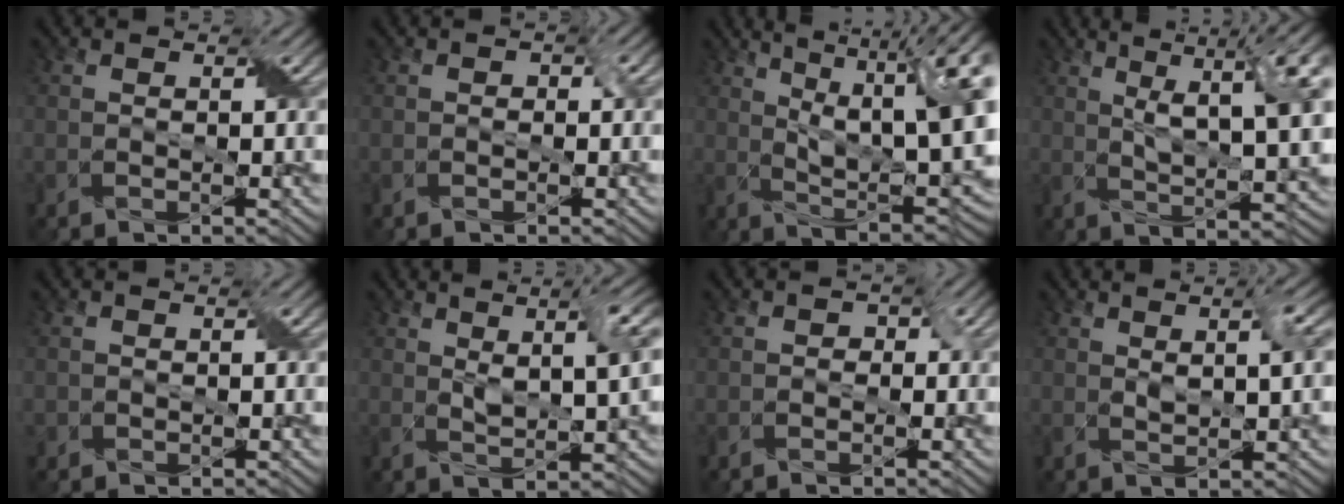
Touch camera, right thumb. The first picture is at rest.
{"total": 1.0, "force": [-0.3, 0.8, 0.6], "torque": [-0.009, -0.002, -0.005]}
{"total": 15.8, "force": [5.0, 6.8, 13.4], "torque": [-0.210, 0.027, 0.078]}
{"total": 12.8, "force": [3.8, 4.6, 11.3], "torque": [-0.179, 0.016, 0.053]}
{"total": 0.7, "force": [-0.1, 0.6, -0.2], "torque": [-0.004, -0.002, -0.001]}
{"total": 6.4, "force": [2.2, 1.8, 5.7], "torque": [-0.096, 0.007, 0.038]}
{"total": 1.4, "force": [-0.3, 1.3, 0.6], "torque": [-0.007, -0.003, -0.006]}
{"total": 3.1, "force": [1.1, 0.7, 2.9], "torque": [-0.053, 0.000, 0.022]}